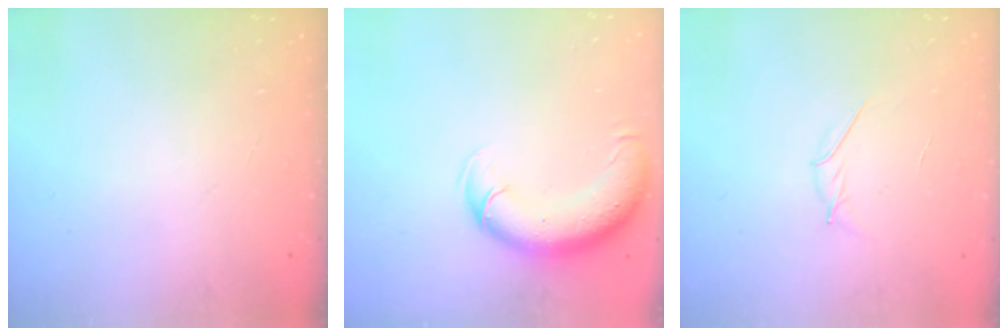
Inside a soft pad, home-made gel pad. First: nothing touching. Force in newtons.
{"total": 11.0, "press": 10.6, "slide": 2.8}
{"total": 3.3, "press": 3.2, "slide": 0.8}